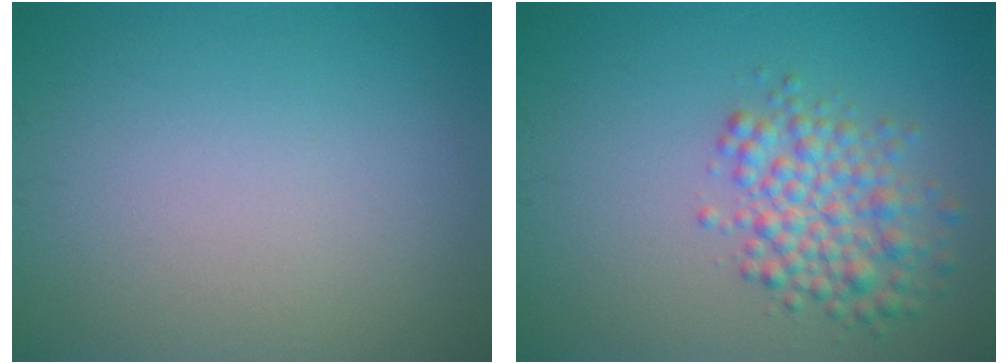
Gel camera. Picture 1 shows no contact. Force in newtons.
{"total": 4.3, "press": 4.3, "slide": 0.2}